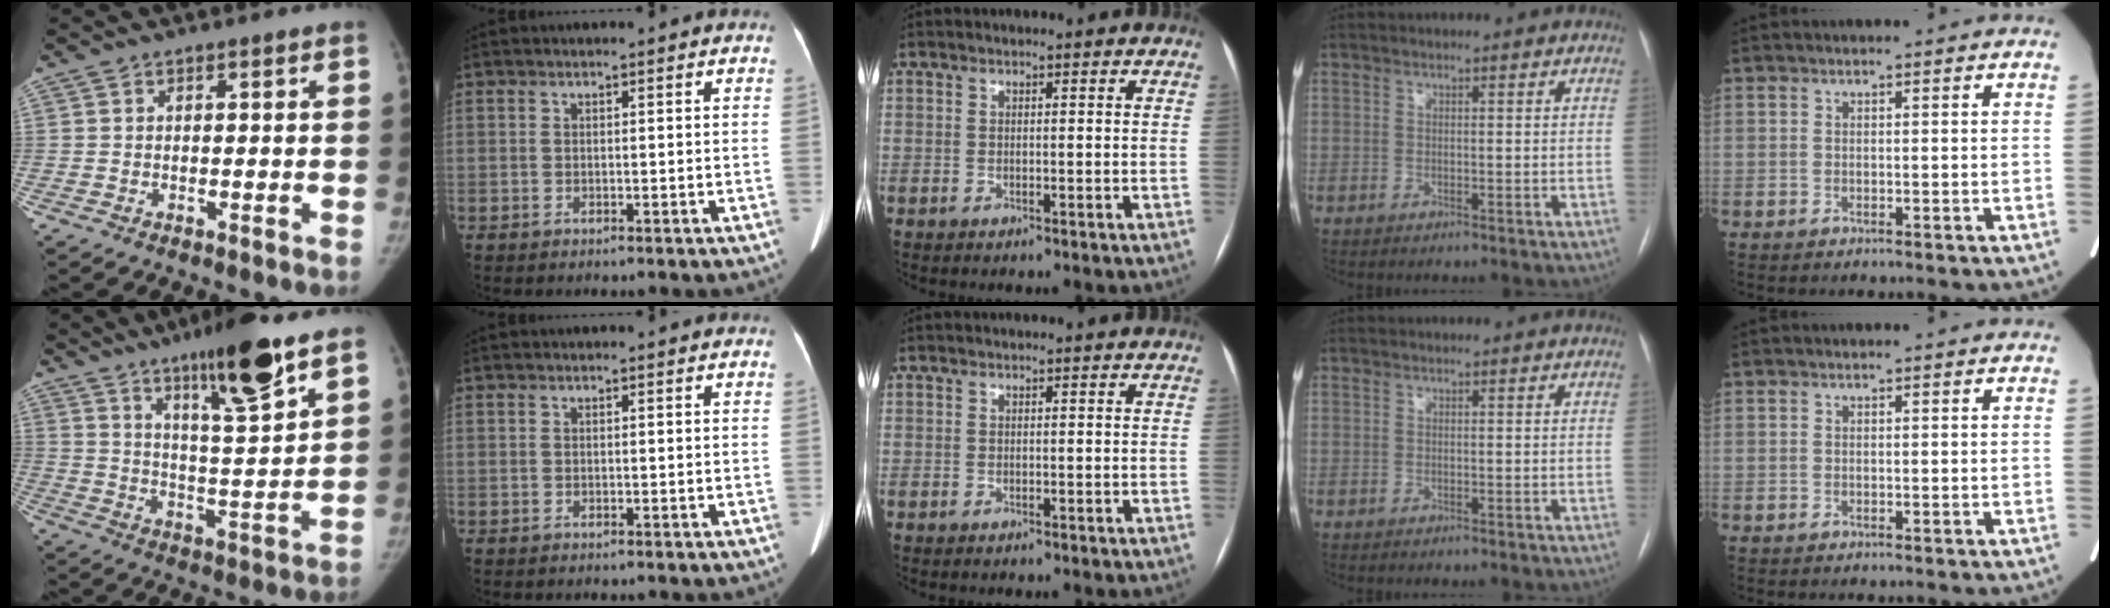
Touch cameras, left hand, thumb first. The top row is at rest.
{"thumb": {"total": 15.5, "force": [9.6, 2.2, 11.9], "torque": [-0.181, -0.055, 0.161]}}